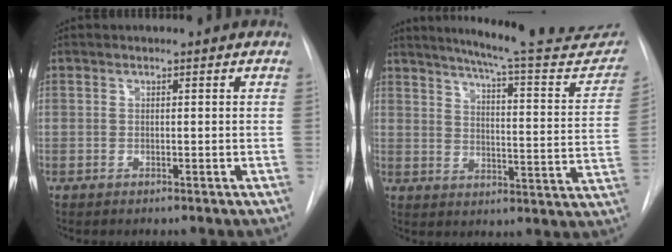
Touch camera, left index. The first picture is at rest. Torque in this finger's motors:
{"motor_torque": [0.94, -1.20, 0.09, 0.03]}